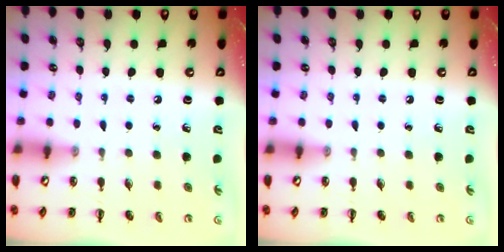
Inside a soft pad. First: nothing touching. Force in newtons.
{"total": 0.0}